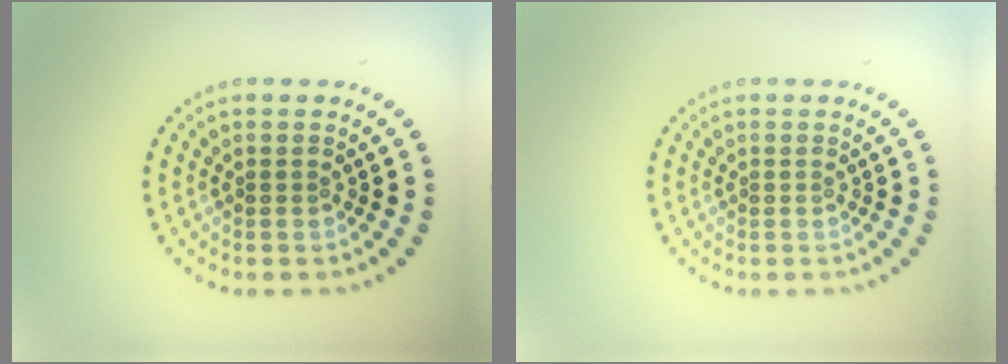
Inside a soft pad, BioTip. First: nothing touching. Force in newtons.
{"total": 0.0}